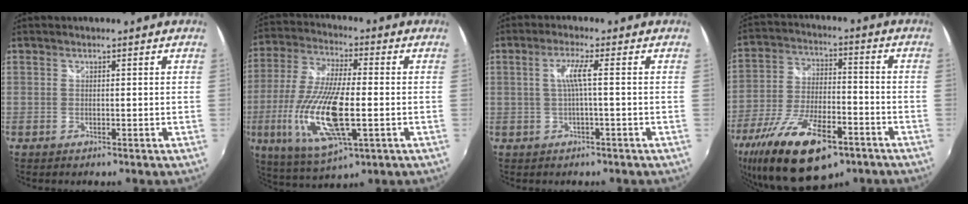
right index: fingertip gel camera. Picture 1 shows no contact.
{"total": 18.5, "force": [-4.2, 5.5, 17.2], "torque": [-0.362, -0.020, -0.077]}
{"total": 3.5, "force": [-0.2, -0.6, 3.4], "torque": [-0.070, 0.002, -0.001]}
{"total": 21.0, "force": [-12.9, 8.2, 14.4], "torque": [-0.291, -0.044, -0.214]}